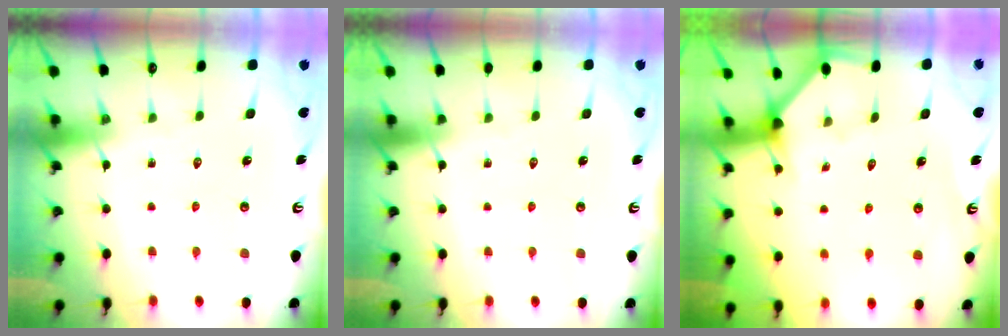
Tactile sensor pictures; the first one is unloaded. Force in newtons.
{"total": 0.0}
{"total": 2.6, "press": 2.6, "slide": 0.3}